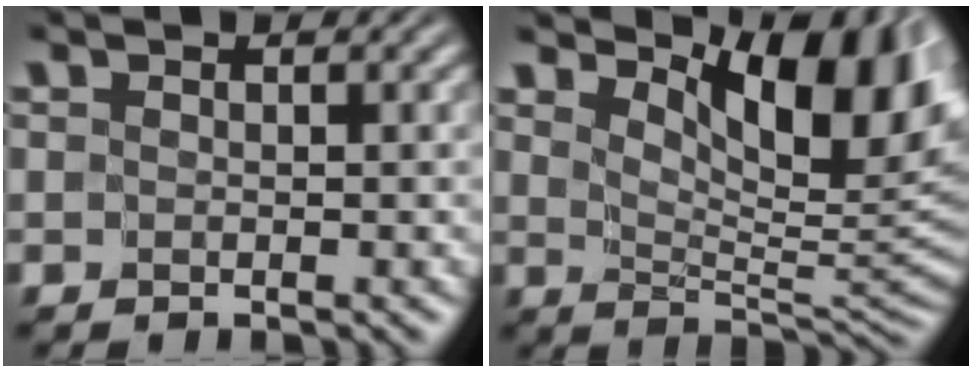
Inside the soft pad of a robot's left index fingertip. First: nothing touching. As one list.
[{"total": 10.0, "force": [5.0, 3.8, 7.8], "torque": [-0.114, 0.000, 0.085]}]